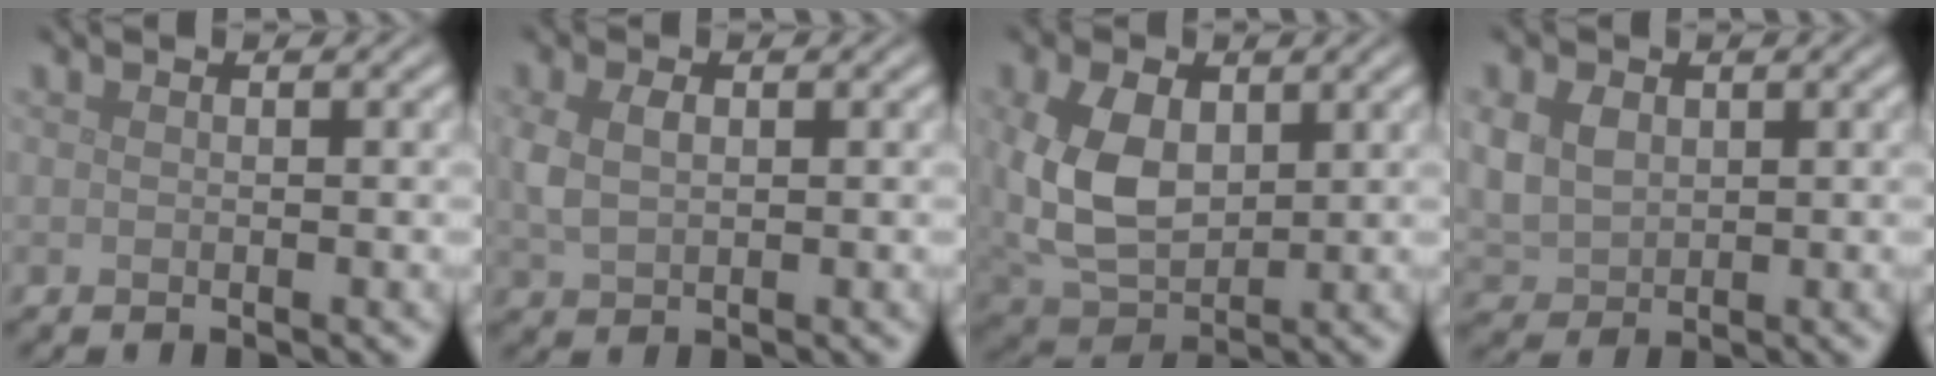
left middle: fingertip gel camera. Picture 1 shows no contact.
{"total": 2.6, "force": [0.4, 1.8, 1.9], "torque": [-0.050, 0.000, 0.012]}
{"total": 7.5, "force": [1.2, 5.0, 5.5], "torque": [-0.134, -0.003, 0.029]}
{"total": 3.7, "force": [0.9, 2.9, 2.1], "torque": [-0.055, 0.001, 0.019]}